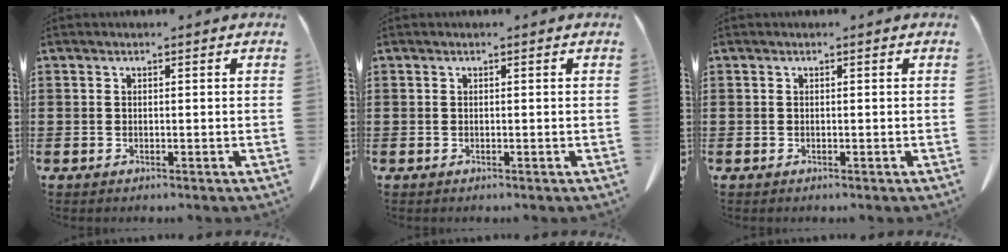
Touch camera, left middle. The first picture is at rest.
{"total": 0.0}
{"total": 0.0}